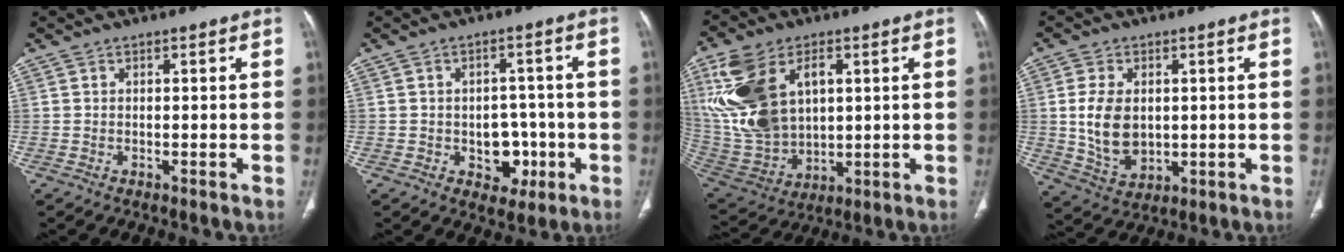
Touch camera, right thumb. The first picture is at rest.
{"total": 6.9, "force": [-1.8, 5.3, 4.0], "torque": [-0.014, 0.020, -0.016]}
{"total": 20.2, "force": [5.6, 12.7, 14.6], "torque": [-0.298, -0.017, 0.124]}
{"total": 10.2, "force": [0.7, 6.9, 7.5], "torque": [-0.128, -0.012, 0.027]}